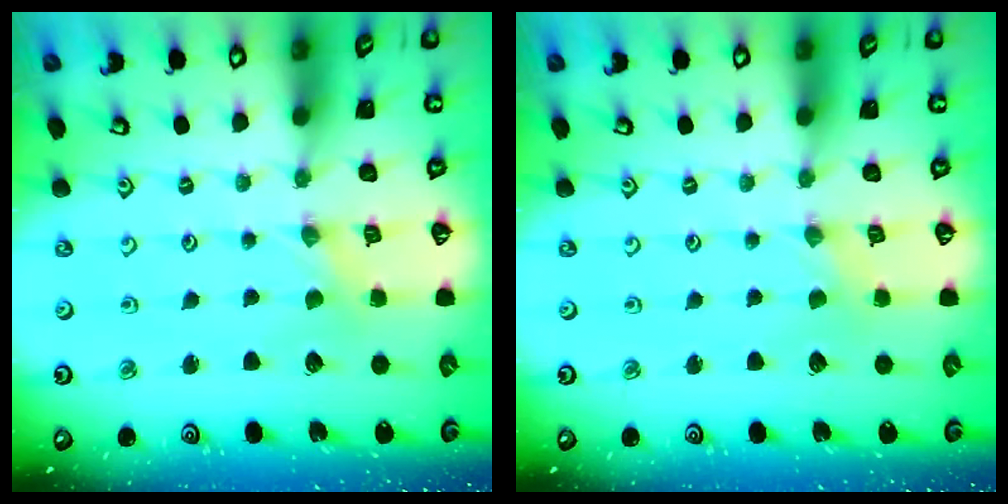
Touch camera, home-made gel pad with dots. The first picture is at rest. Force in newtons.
{"total": 0.0}